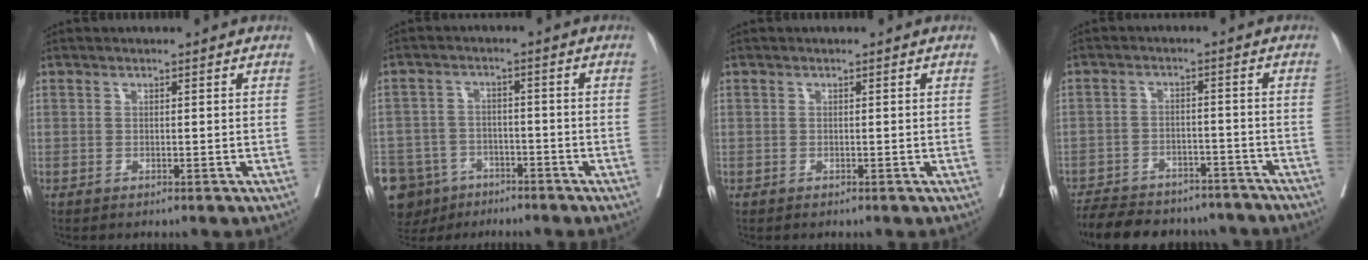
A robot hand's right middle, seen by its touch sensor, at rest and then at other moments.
{"total": 14.7, "force": [-9.2, 10.3, 5.0], "torque": [-0.142, -0.002, -0.136]}
{"total": 0.0}
{"total": 17.4, "force": [-15.4, 5.8, 5.9], "torque": [-0.143, -0.002, -0.209]}